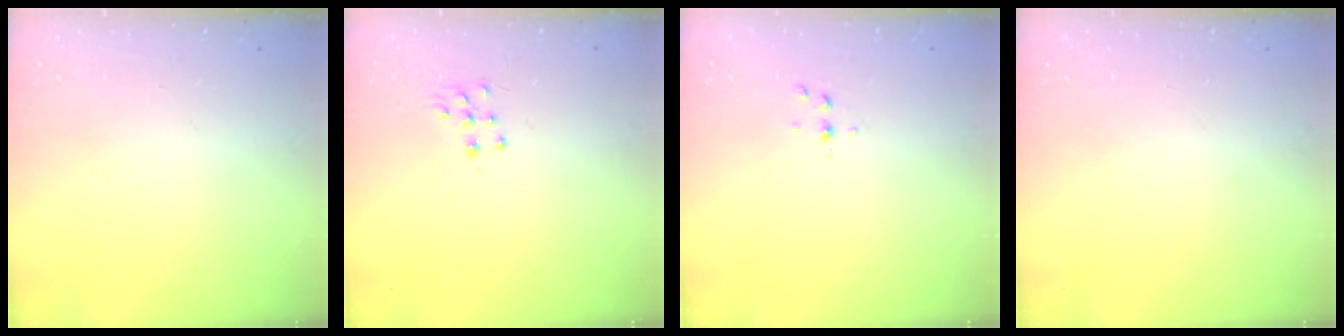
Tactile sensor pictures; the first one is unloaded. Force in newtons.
{"total": 7.0, "press": 7.0, "slide": 0.3}
{"total": 2.5, "press": 2.4, "slide": 0.2}
{"total": 0.0}